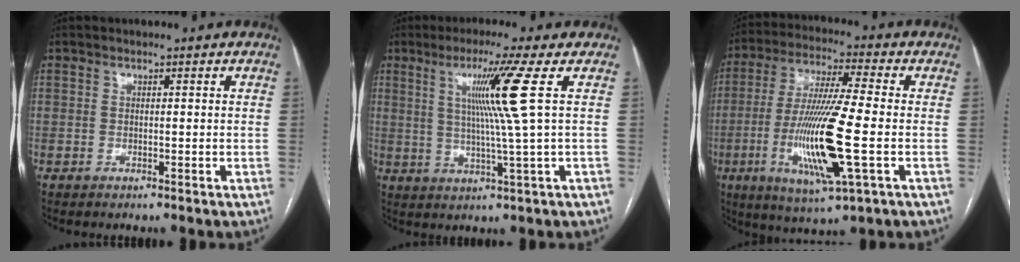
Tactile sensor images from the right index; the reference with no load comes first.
{"total": 9.3, "force": [2.7, -3.1, 8.3], "torque": [-0.150, -0.005, 0.061]}
{"total": 16.5, "force": [-3.6, 1.1, 16.0], "torque": [-0.324, -0.019, -0.066]}